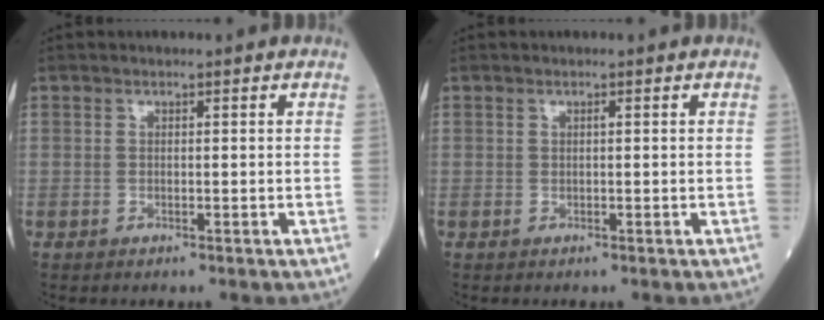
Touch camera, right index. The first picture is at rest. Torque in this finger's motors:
{"motor_torque": [0.21, 0.07, -0.02, 0.01]}